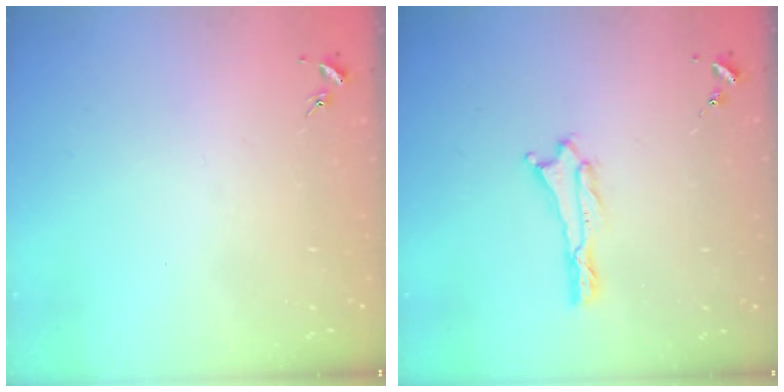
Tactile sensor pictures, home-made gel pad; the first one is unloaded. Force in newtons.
{"total": 0.0}